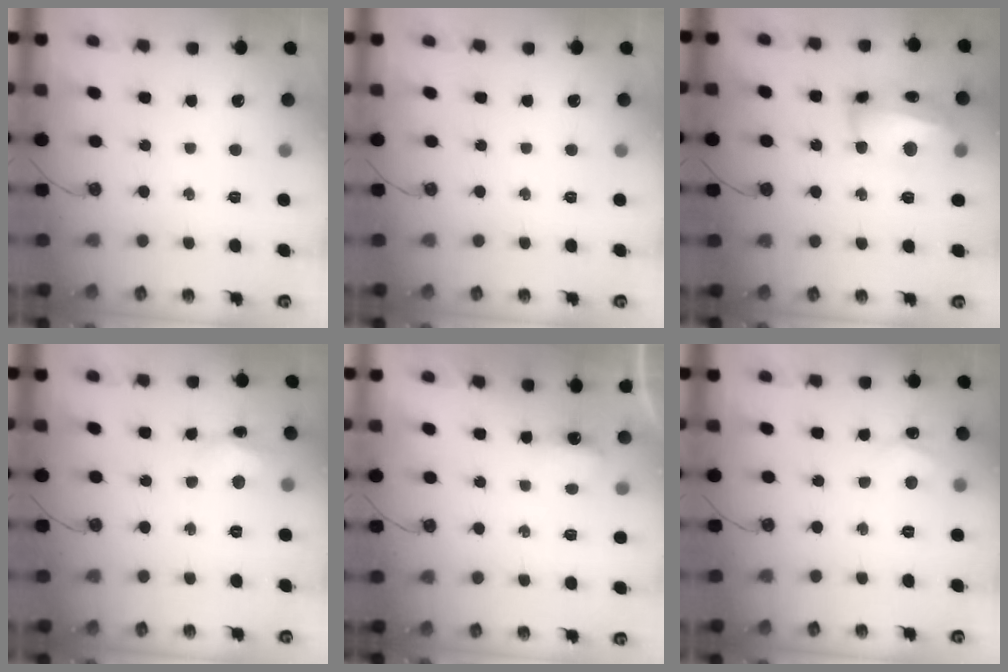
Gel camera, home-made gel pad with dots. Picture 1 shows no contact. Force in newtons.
{"total": 0.0}
{"total": 15.4, "press": 15.4, "slide": 1.5}
{"total": 6.4, "press": 6.4, "slide": 0.5}
{"total": 3.5, "press": 3.4, "slide": 0.7}
{"total": 2.5, "press": 2.5, "slide": 0.4}